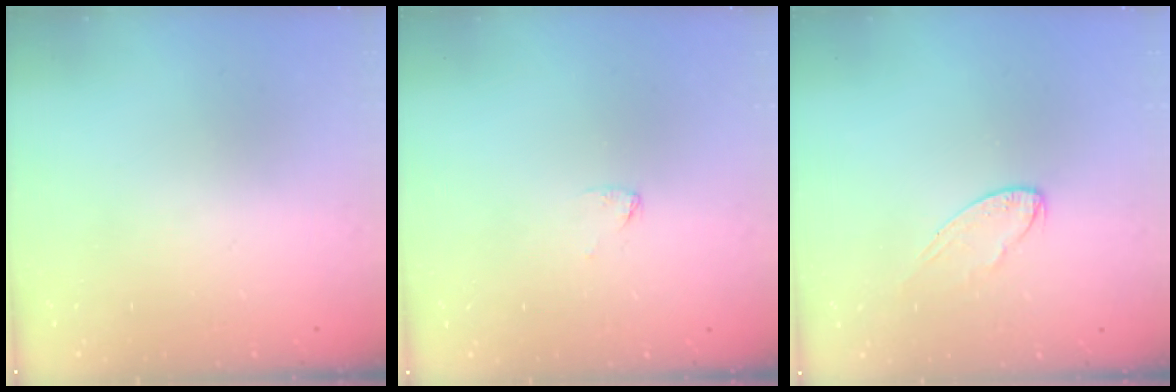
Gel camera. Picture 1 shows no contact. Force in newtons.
{"total": 2.6, "press": 2.6, "slide": 0.2}
{"total": 6.1, "press": 6.0, "slide": 0.6}